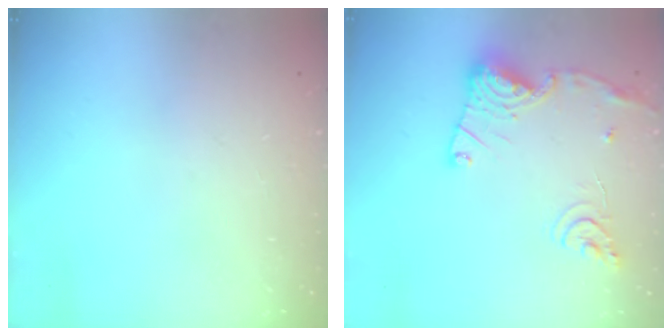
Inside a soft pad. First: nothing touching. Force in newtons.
{"total": 15.4, "press": 15.3, "slide": 1.5}